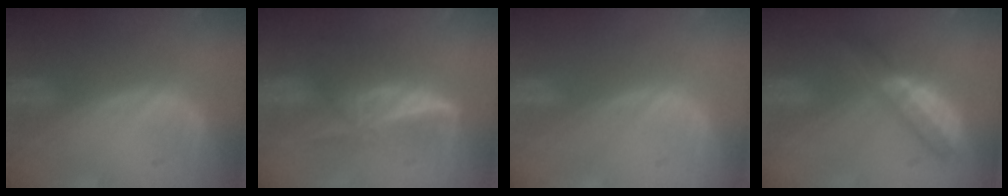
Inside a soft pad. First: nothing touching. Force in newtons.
{"total": 5.9, "press": 5.4, "slide": 2.4}
{"total": 0.0}
{"total": 4.9, "press": 4.8, "slide": 0.7}